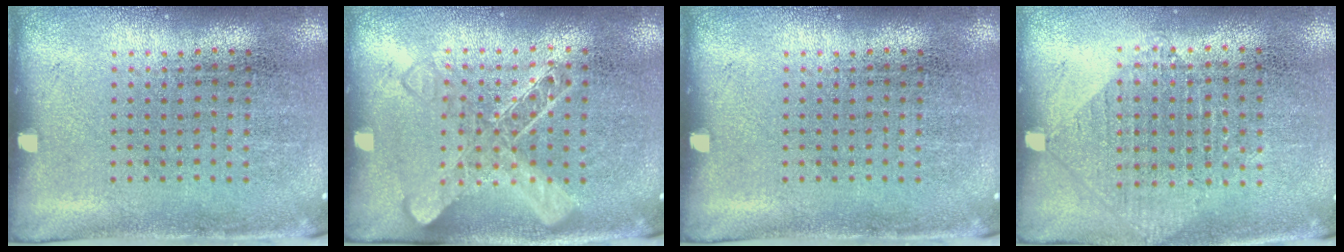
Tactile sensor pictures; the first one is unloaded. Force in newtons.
{"total": 1.4, "press": 1.4, "slide": 0.2}
{"total": 0.0}
{"total": 0.9, "press": 0.8, "slide": 0.3}